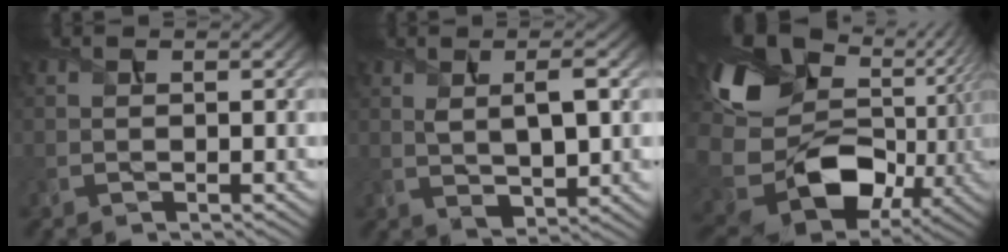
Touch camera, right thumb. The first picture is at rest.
{"total": 6.1, "force": [1.3, 2.4, 5.5], "torque": [-0.105, -0.002, 0.027]}
{"total": 17.8, "force": [-0.8, 13.3, 11.8], "torque": [-0.250, -0.026, -0.002]}